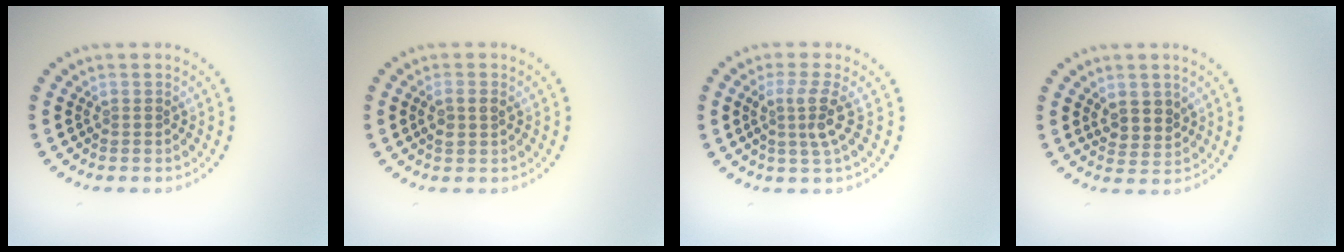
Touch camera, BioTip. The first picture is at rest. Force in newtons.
{"total": 1.6, "press": 1.5, "slide": 0.4}
{"total": 2.7, "press": 2.0, "slide": 1.8}
{"total": 2.4, "press": 2.2, "slide": 1.0}